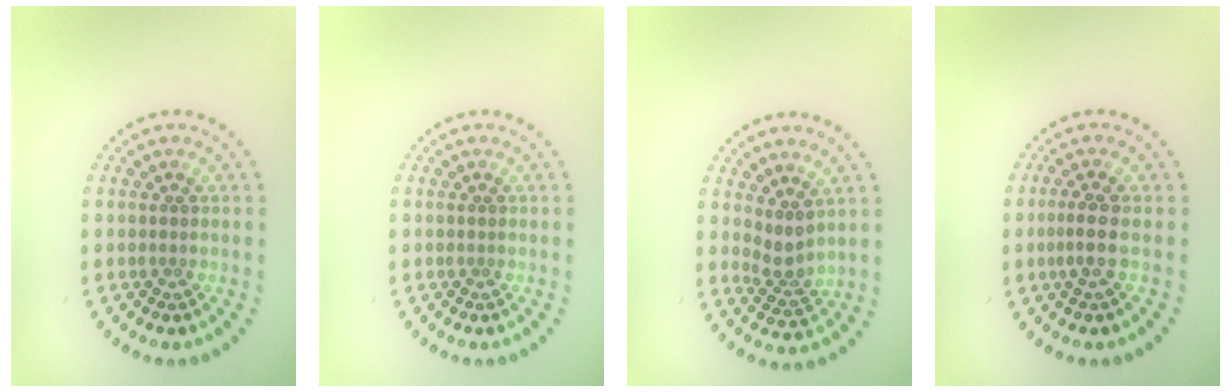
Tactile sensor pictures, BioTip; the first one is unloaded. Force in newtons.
{"total": 0.0}
{"total": 2.3, "press": 1.6, "slide": 1.7}
{"total": 1.7, "press": 1.4, "slide": 1.0}